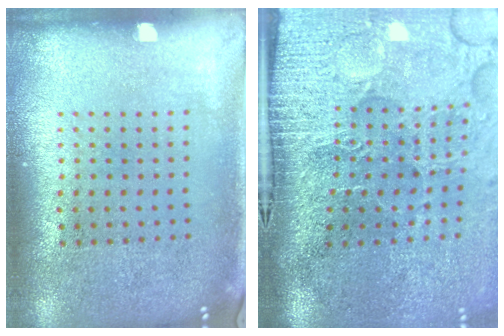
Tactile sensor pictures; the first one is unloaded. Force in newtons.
{"total": 5.1, "press": 4.1, "slide": 3.0}